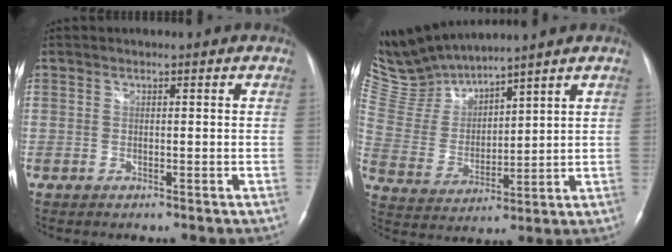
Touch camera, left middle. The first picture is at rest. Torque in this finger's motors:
{"motor_torque": [0.00, -0.32, -0.09, -0.01]}